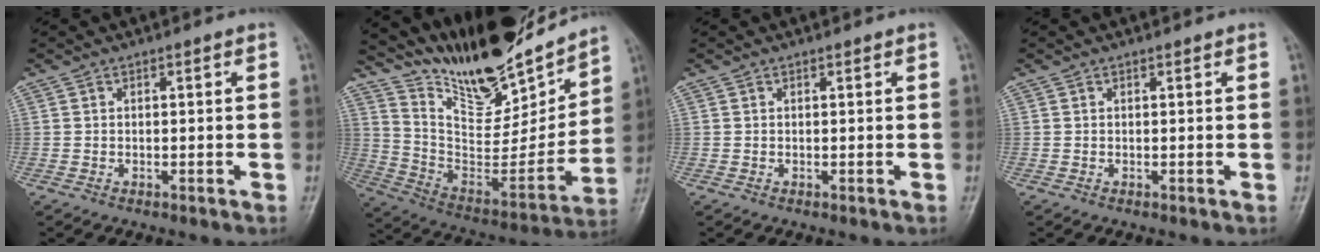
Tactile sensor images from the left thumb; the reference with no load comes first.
{"total": 23.5, "force": [20.2, 6.2, 10.4], "torque": [-0.131, -0.111, 0.342]}
{"total": 0.0}
{"total": 0.0}